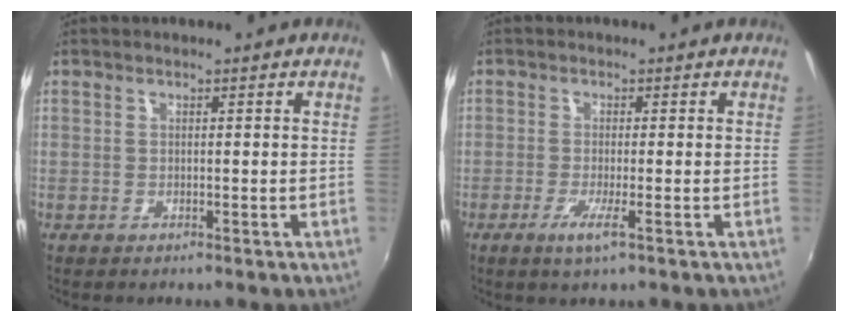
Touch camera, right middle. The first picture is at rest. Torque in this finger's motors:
{"motor_torque": [1.01, -1.13, 0.04, 0.05]}